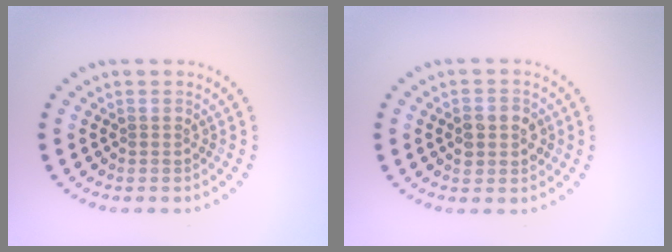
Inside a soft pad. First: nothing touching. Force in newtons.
{"total": 2.5, "press": 2.5, "slide": 0.3}